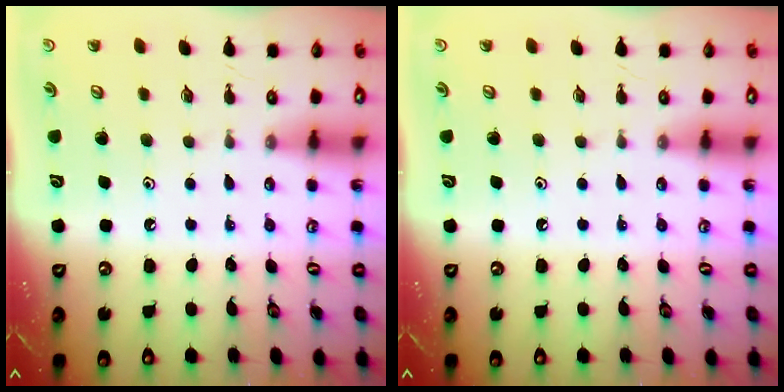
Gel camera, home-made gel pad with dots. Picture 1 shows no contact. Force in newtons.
{"total": 0.0}